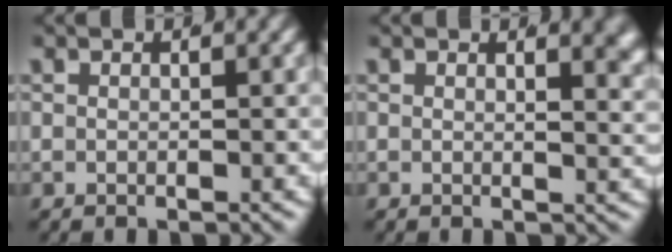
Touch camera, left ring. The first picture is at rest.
{"total": 2.4, "force": [1.4, 0.4, 1.9], "torque": [-0.015, -0.008, 0.022]}